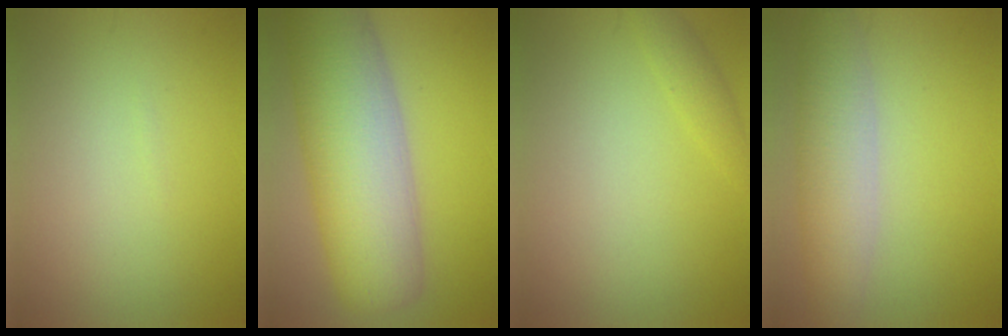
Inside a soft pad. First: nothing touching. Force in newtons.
{"total": 12.0, "press": 12.0, "slide": 0.6}
{"total": 1.3, "press": 1.3, "slide": 0.1}
{"total": 5.3, "press": 5.3, "slide": 0.3}